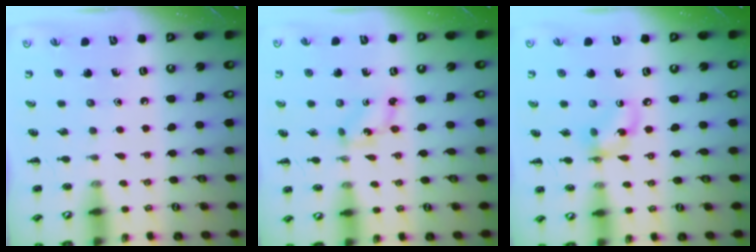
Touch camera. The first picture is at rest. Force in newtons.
{"total": 2.1, "press": 2.0, "slide": 0.4}
{"total": 7.0, "press": 6.9, "slide": 1.1}